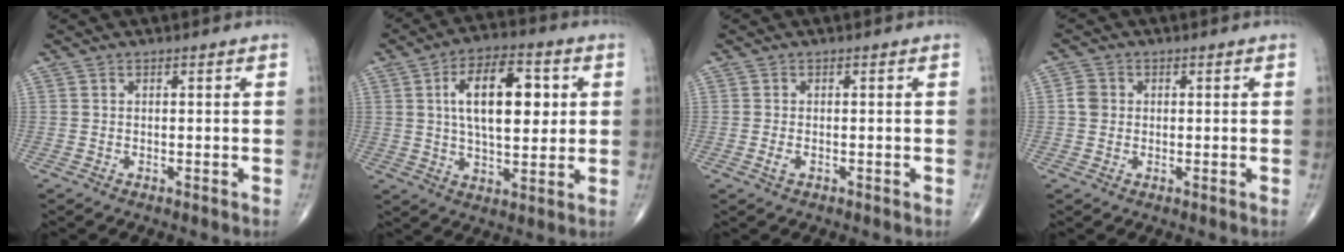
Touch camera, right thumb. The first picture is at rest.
{"total": 15.1, "force": [3.2, 7.3, 12.9], "torque": [-0.189, 0.000, 0.052]}
{"total": 1.2, "force": [-0.4, 0.7, 1.0], "torque": [-0.022, -0.001, -0.009]}
{"total": 2.8, "force": [0.2, 2.5, 1.2], "torque": [-0.013, 0.006, -0.002]}